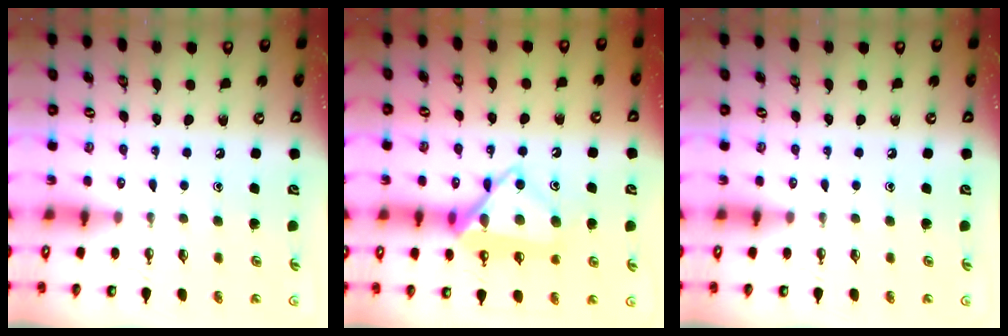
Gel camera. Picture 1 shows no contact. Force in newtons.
{"total": 16.6, "press": 16.6, "slide": 0.9}
{"total": 0.0}